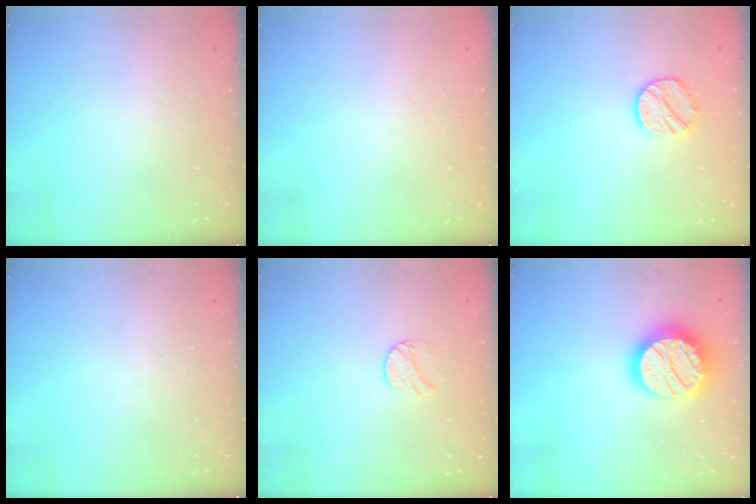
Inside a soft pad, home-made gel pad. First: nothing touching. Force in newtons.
{"total": 0.5, "press": 0.5, "slide": 0.1}
{"total": 8.8, "press": 8.8, "slide": 0.4}
{"total": 0.0}
{"total": 6.6, "press": 6.6, "slide": 0.6}
{"total": 21.5, "press": 21.4, "slide": 1.6}